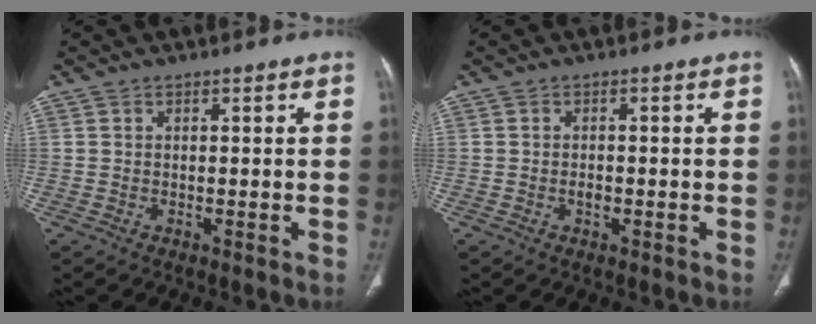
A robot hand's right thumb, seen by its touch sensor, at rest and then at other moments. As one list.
[{"total": 1.4, "force": [-0.5, 0.8, 1.0], "torque": [-0.016, 0.002, -0.010]}]